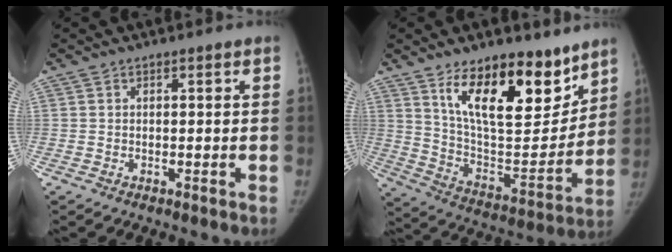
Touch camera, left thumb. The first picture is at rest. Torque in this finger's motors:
{"motor_torque": [0.50, 0.57, 1.51, -1.26, 0.13]}